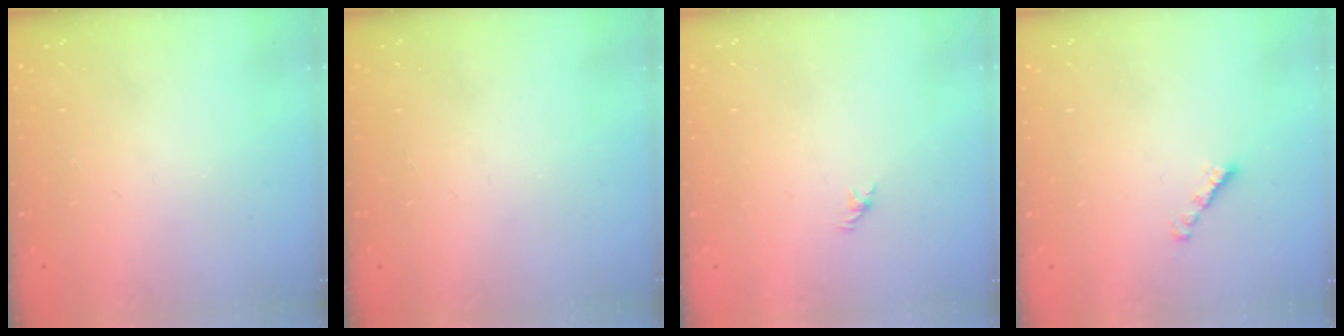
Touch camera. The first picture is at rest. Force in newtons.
{"total": 0.0}
{"total": 0.5, "press": 0.3, "slide": 0.4}
{"total": 2.1, "press": 2.1, "slide": 0.3}